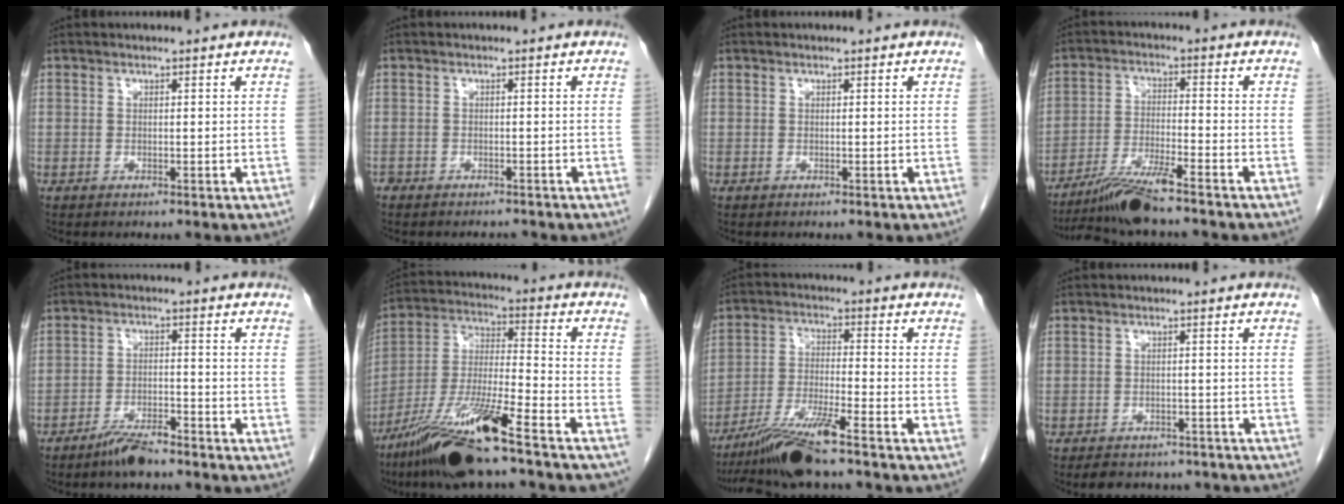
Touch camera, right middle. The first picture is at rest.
{"total": 2.4, "force": [-2.3, 0.8, 0.2], "torque": [-0.003, -0.005, -0.036]}
{"total": 0.0}
{"total": 8.0, "force": [-6.7, -0.5, 4.4], "torque": [-0.085, -0.025, -0.125]}
{"total": 4.8, "force": [-4.1, 0.8, 2.5], "torque": [-0.050, -0.004, -0.077]}
{"total": 19.6, "force": [-14.4, 1.4, 13.2], "torque": [-0.244, -0.028, -0.259]}
{"total": 10.0, "force": [-8.1, -0.6, 5.9], "torque": [-0.114, -0.023, -0.149]}
{"total": 9.0, "force": [-7.9, 3.5, 2.6], "torque": [-0.039, 0.004, -0.086]}